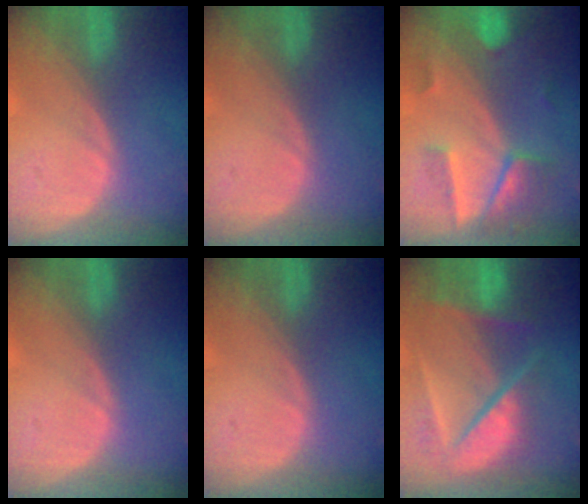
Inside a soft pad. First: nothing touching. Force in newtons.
{"total": 0.0}
{"total": 7.2, "press": 6.3, "slide": 3.4}
{"total": 0.0}
{"total": 0.0}
{"total": 9.8, "press": 8.3, "slide": 5.2}